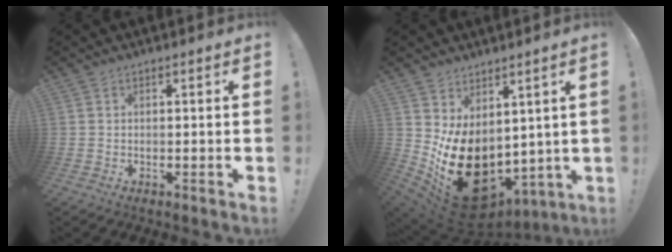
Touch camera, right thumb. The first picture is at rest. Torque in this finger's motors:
{"motor_torque": [0.09, 1.50, 1.65, -1.12, 0.21]}